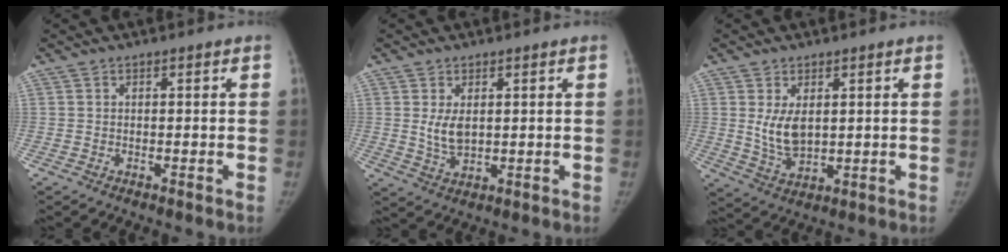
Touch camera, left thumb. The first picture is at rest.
{"total": 4.5, "force": [0.9, 2.7, 3.6], "torque": [-0.060, -0.011, 0.024]}
{"total": 6.4, "force": [1.4, 3.8, 5.0], "torque": [-0.082, -0.015, 0.037]}